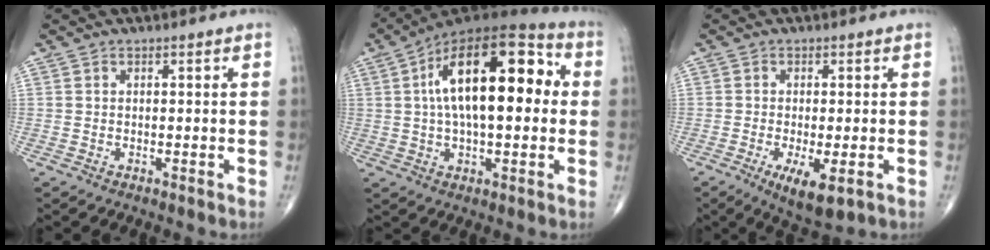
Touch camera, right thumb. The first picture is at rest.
{"total": 21.9, "force": [3.5, 9.8, 19.3], "torque": [-0.295, 0.024, 0.043]}
{"total": 6.9, "force": [-2.6, 2.1, 6.1], "torque": [-0.099, -0.017, -0.039]}